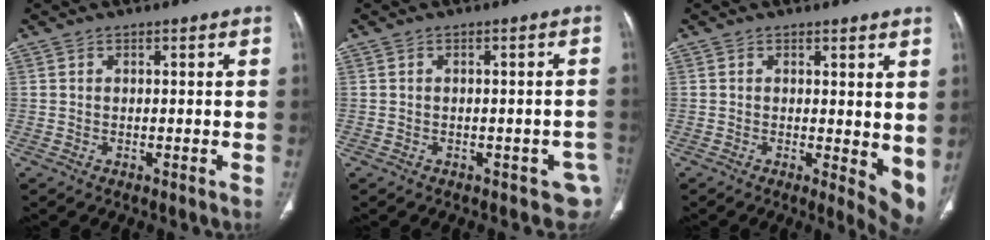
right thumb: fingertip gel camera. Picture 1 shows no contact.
{"total": 4.9, "force": [-2.4, 3.2, 2.8], "torque": [-0.008, 0.012, -0.030]}
{"total": 6.9, "force": [0.7, 2.7, 6.3], "torque": [-0.071, -0.017, 0.011]}